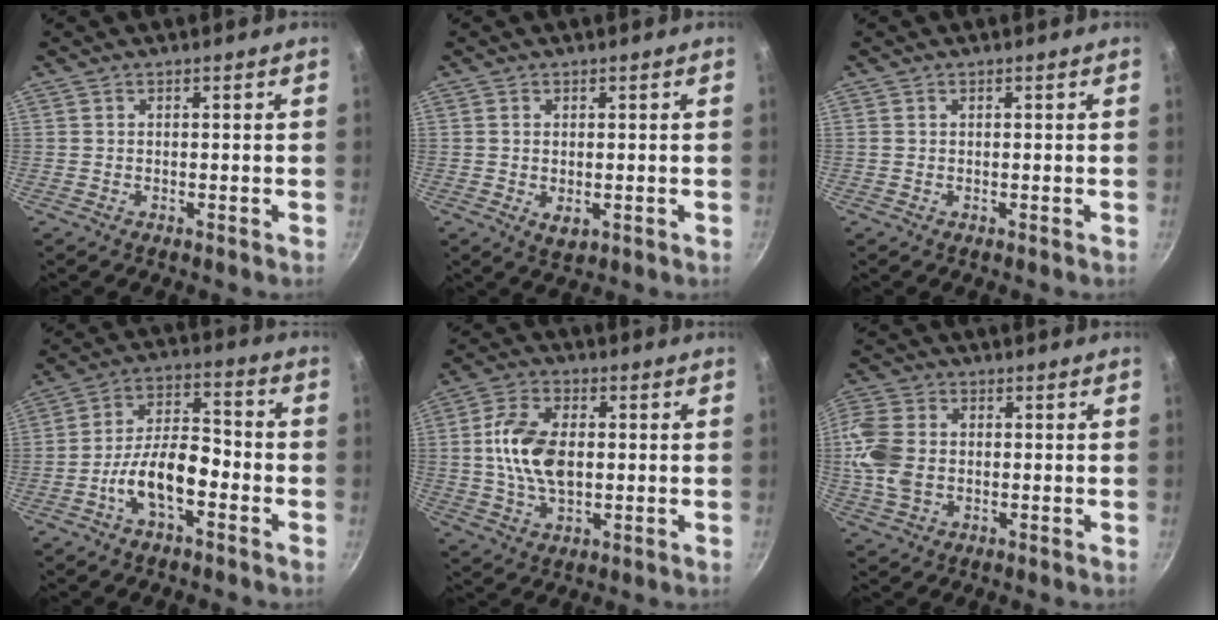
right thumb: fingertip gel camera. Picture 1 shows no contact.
{"total": 2.9, "force": [-0.4, 1.7, 2.4], "torque": [-0.038, -0.010, -0.003]}
{"total": 0.0}
{"total": 11.3, "force": [-4.6, 5.2, 8.8], "torque": [-0.138, 0.051, -0.089]}
{"total": 11.8, "force": [0.5, 7.0, 9.5], "torque": [-0.168, 0.013, 0.004]}
{"total": 10.2, "force": [-0.4, 7.4, 7.0], "torque": [-0.143, 0.004, -0.019]}